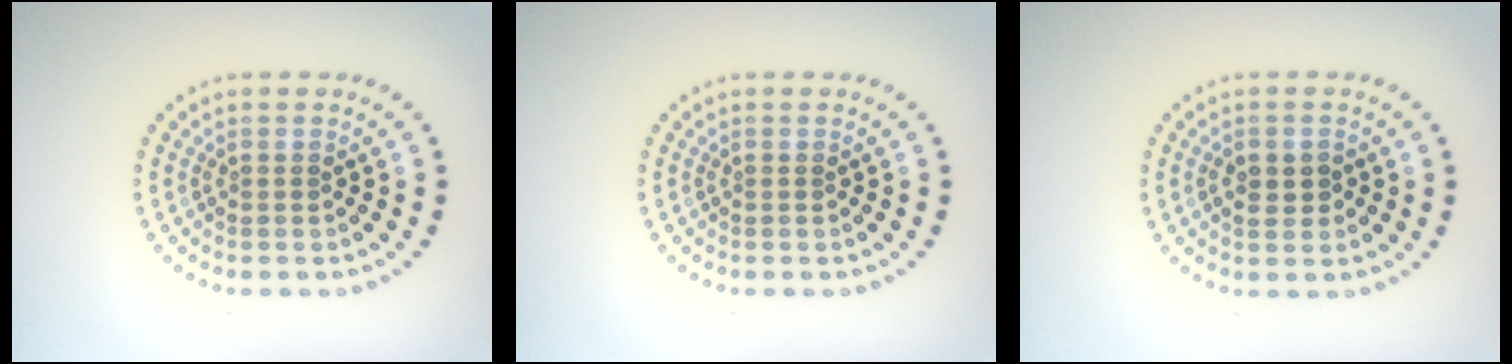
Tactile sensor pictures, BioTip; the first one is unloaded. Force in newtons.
{"total": 0.0}
{"total": 2.1, "press": 2.1, "slide": 0.2}